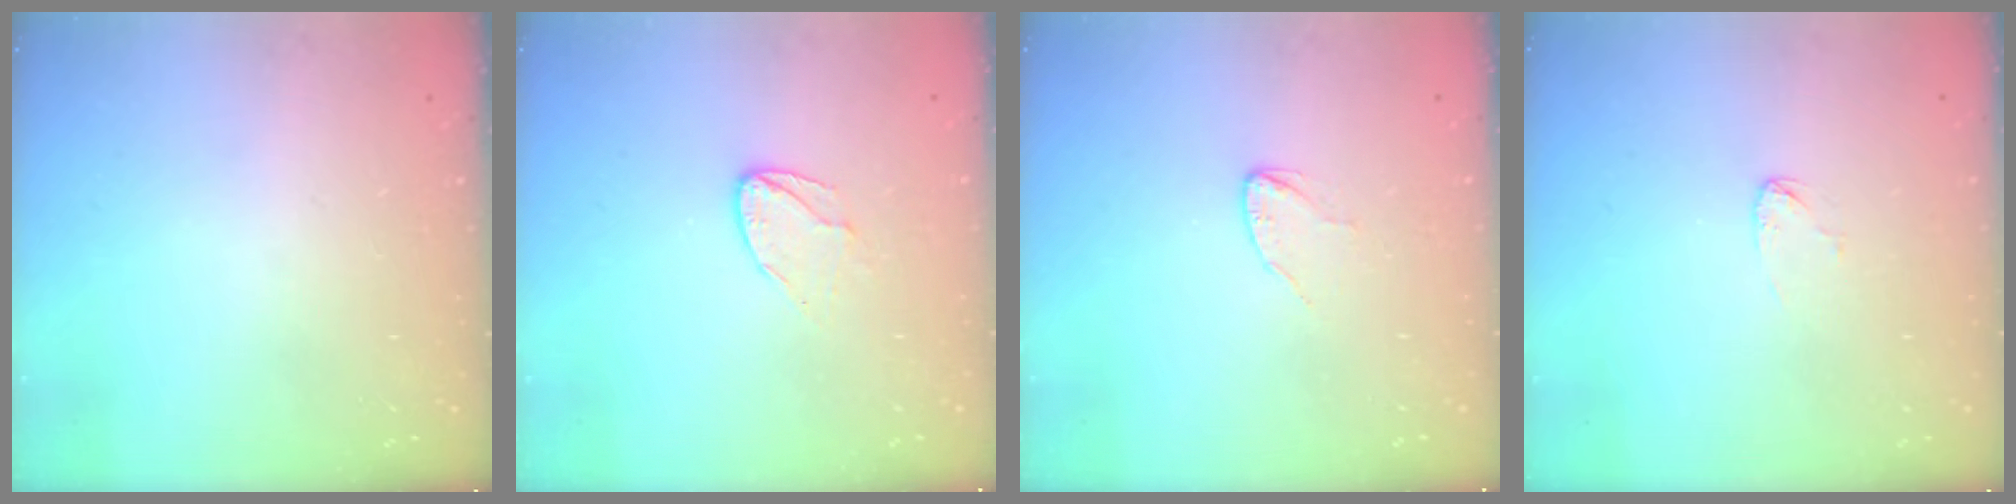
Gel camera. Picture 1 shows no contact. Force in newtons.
{"total": 6.8, "press": 6.8, "slide": 0.6}
{"total": 2.7, "press": 2.7, "slide": 0.2}
{"total": 3.0, "press": 3.0, "slide": 0.2}